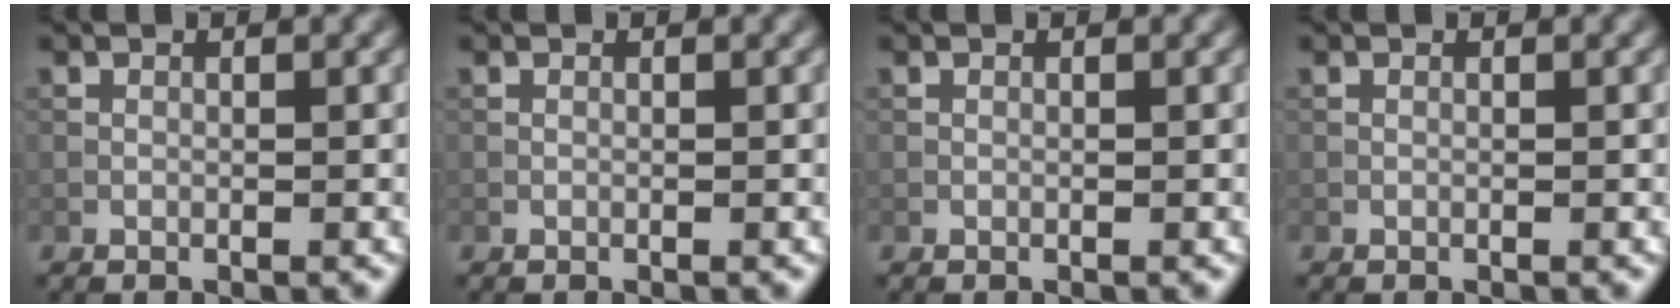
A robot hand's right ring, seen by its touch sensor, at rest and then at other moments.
{"total": 0.0}
{"total": 0.0}
{"total": 0.0}